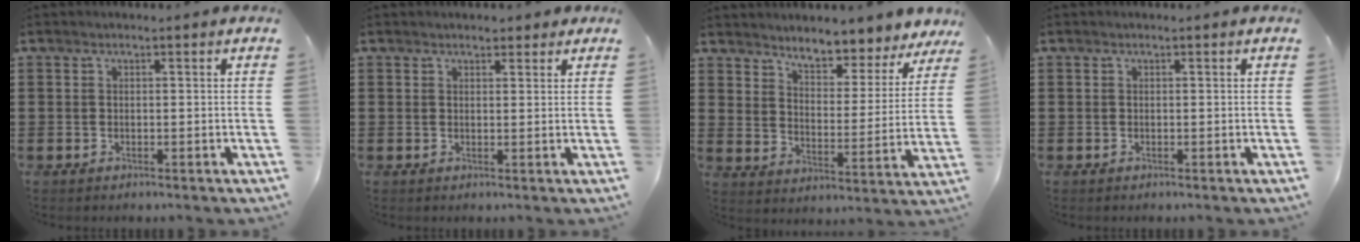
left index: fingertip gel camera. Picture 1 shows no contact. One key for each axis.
{"total": 2.0, "fx": 1.6, "fy": 1.0, "fz": 0.5, "tx": -0.005, "ty": 0.003, "tz": 0.030}
{"total": 5.2, "fx": 5.1, "fy": 0.5, "fz": 0.4, "tx": -0.039, "ty": -0.040, "tz": 0.085}
{"total": 0.0}